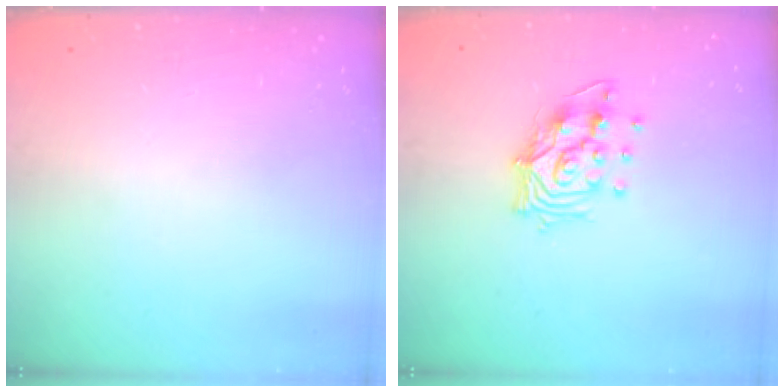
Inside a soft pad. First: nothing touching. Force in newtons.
{"total": 12.4, "press": 12.4, "slide": 1.0}